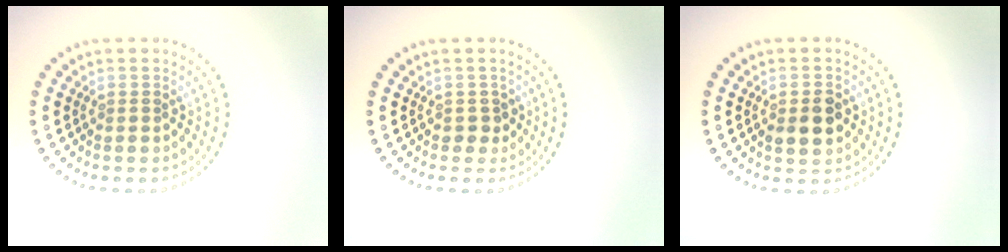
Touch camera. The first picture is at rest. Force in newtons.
{"total": 1.1, "press": 1.0, "slide": 0.5}
{"total": 2.5, "press": 2.5, "slide": 0.2}